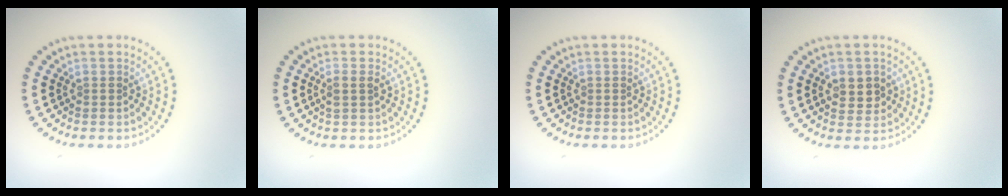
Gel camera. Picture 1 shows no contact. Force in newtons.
{"total": 1.1, "press": 1.1, "slide": 0.4}
{"total": 0.0}
{"total": 2.7, "press": 2.6, "slide": 0.5}